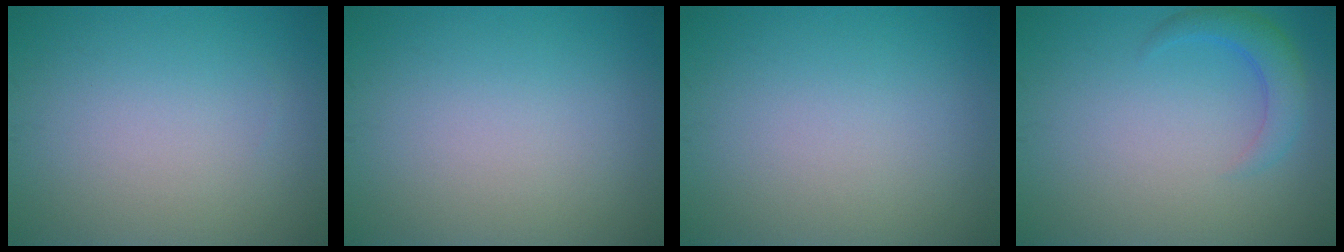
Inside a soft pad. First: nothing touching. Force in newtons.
{"total": 0.0}
{"total": 0.0}
{"total": 2.7, "press": 2.6, "slide": 0.3}